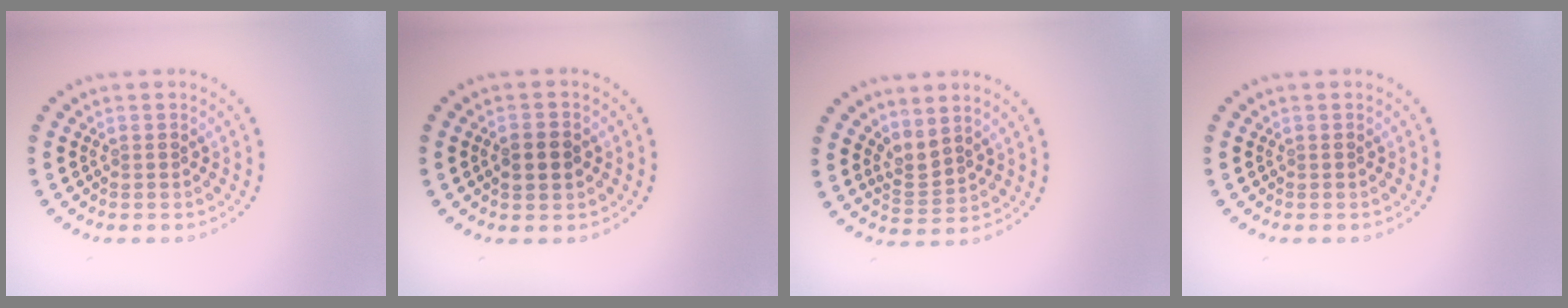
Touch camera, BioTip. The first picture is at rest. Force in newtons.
{"total": 2.9, "press": 2.9, "slide": 0.1}
{"total": 2.2, "press": 1.5, "slide": 1.6}
{"total": 0.0}